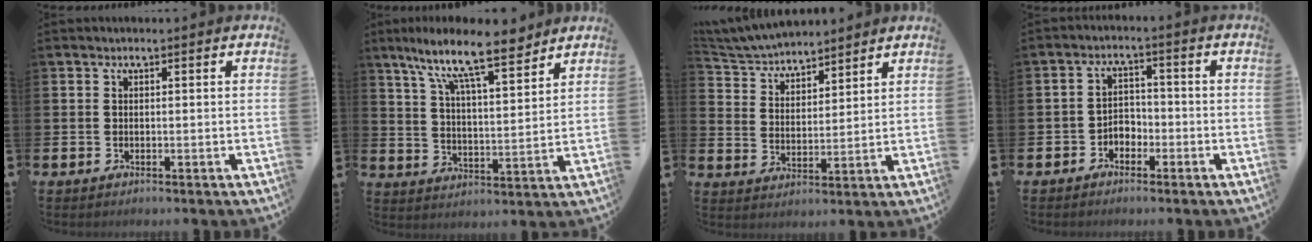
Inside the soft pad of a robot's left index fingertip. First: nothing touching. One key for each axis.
{"total": 11.5, "fx": 9.4, "fy": 2.0, "fz": 6.3, "tx": -0.135, "ty": -0.047, "tz": 0.162}
{"total": 5.3, "fx": 5.2, "fy": 1.2, "fz": 0.5, "tx": -0.035, "ty": -0.031, "tz": 0.091}
{"total": 2.7, "fx": -2.0, "fy": 1.7, "fz": 0.5, "tx": -0.020, "ty": 0.010, "tz": -0.046}